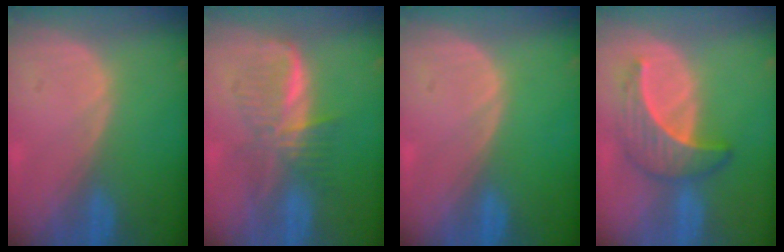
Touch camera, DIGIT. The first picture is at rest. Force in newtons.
{"total": 6.0, "press": 5.9, "slide": 0.8}
{"total": 0.0}
{"total": 6.9, "press": 6.2, "slide": 3.0}